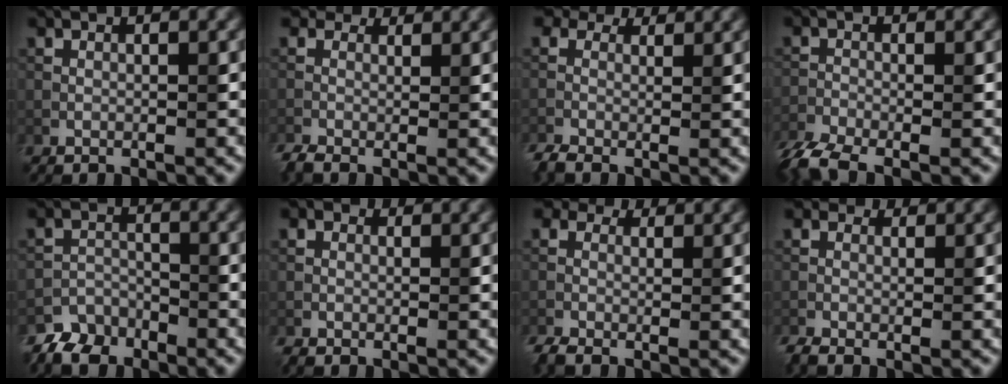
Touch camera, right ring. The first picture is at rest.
{"total": 3.6, "force": [1.2, 2.5, 2.4], "torque": [-0.050, -0.003, 0.010]}
{"total": 4.5, "force": [1.4, 3.1, 2.9], "torque": [-0.067, -0.001, 0.016]}
{"total": 5.0, "force": [-3.8, 1.7, 2.8], "torque": [-0.065, -0.017, -0.079]}
{"total": 3.1, "force": [-2.8, 1.4, -0.2], "torque": [0.006, -0.001, -0.048]}
{"total": 1.7, "force": [-0.2, 1.3, 1.1], "torque": [-0.018, 0.000, -0.009]}
{"total": 4.0, "force": [0.7, 2.9, 2.7], "torque": [-0.057, -0.001, 0.006]}
{"total": 2.5, "force": [-0.1, 1.8, 1.7], "torque": [-0.037, -0.004, -0.008]}